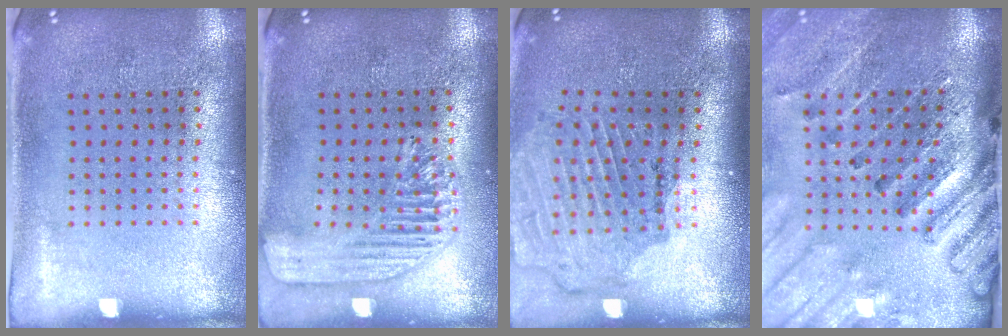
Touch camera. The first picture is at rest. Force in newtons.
{"total": 1.7, "press": 1.5, "slide": 0.7}
{"total": 1.7, "press": 1.7, "slide": 0.3}
{"total": 3.0, "press": 2.7, "slide": 1.3}